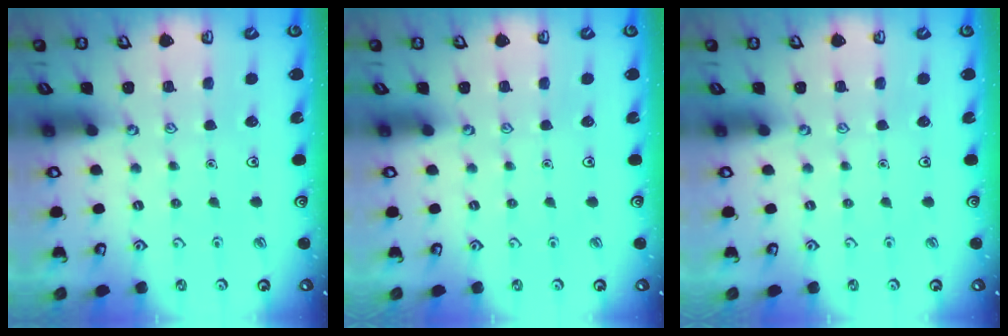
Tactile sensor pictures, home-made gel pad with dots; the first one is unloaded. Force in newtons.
{"total": 0.0}
{"total": 0.0}